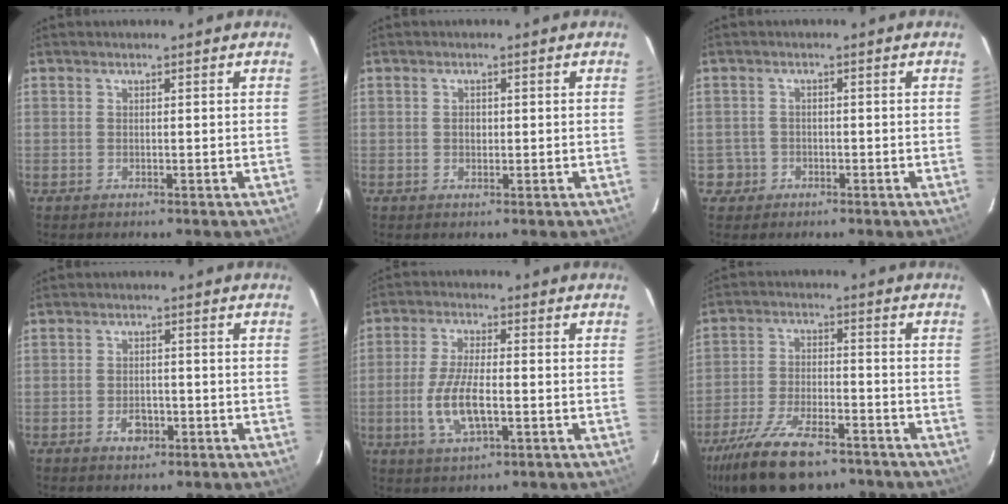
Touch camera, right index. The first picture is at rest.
{"total": 1.2, "force": [0.0, 1.0, 0.6], "torque": [-0.010, 0.004, 0.001]}
{"total": 2.9, "force": [-1.0, 2.7, -0.1], "torque": [0.003, 0.019, -0.014]}
{"total": 3.4, "force": [-1.6, 2.3, 1.9], "torque": [-0.037, 0.003, -0.023]}
{"total": 9.4, "force": [-2.3, 3.3, 8.5], "torque": [-0.175, -0.007, -0.042]}
{"total": 17.4, "force": [-12.6, 7.0, 9.9], "torque": [-0.216, -0.031, -0.214]}